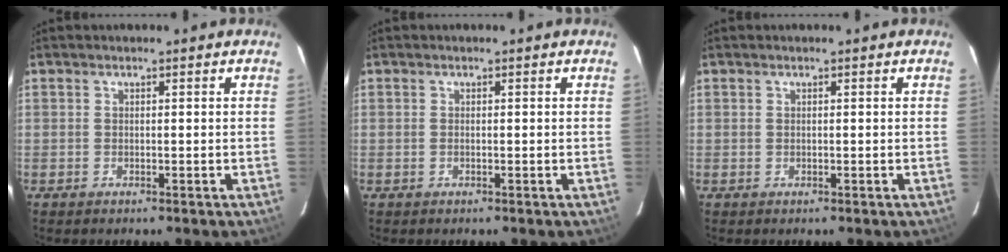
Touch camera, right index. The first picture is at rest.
{"total": 0.0}
{"total": 0.0}